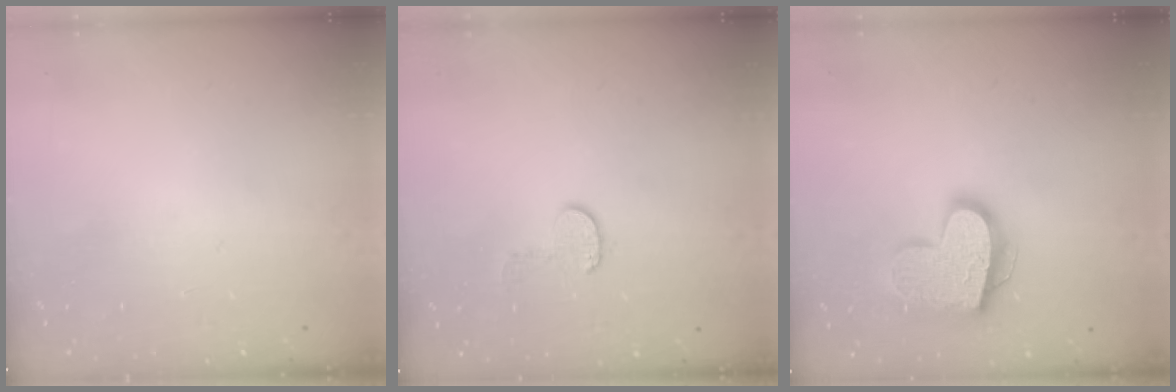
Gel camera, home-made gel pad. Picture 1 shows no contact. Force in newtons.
{"total": 5.9, "press": 5.9, "slide": 0.4}
{"total": 17.6, "press": 17.6, "slide": 1.4}